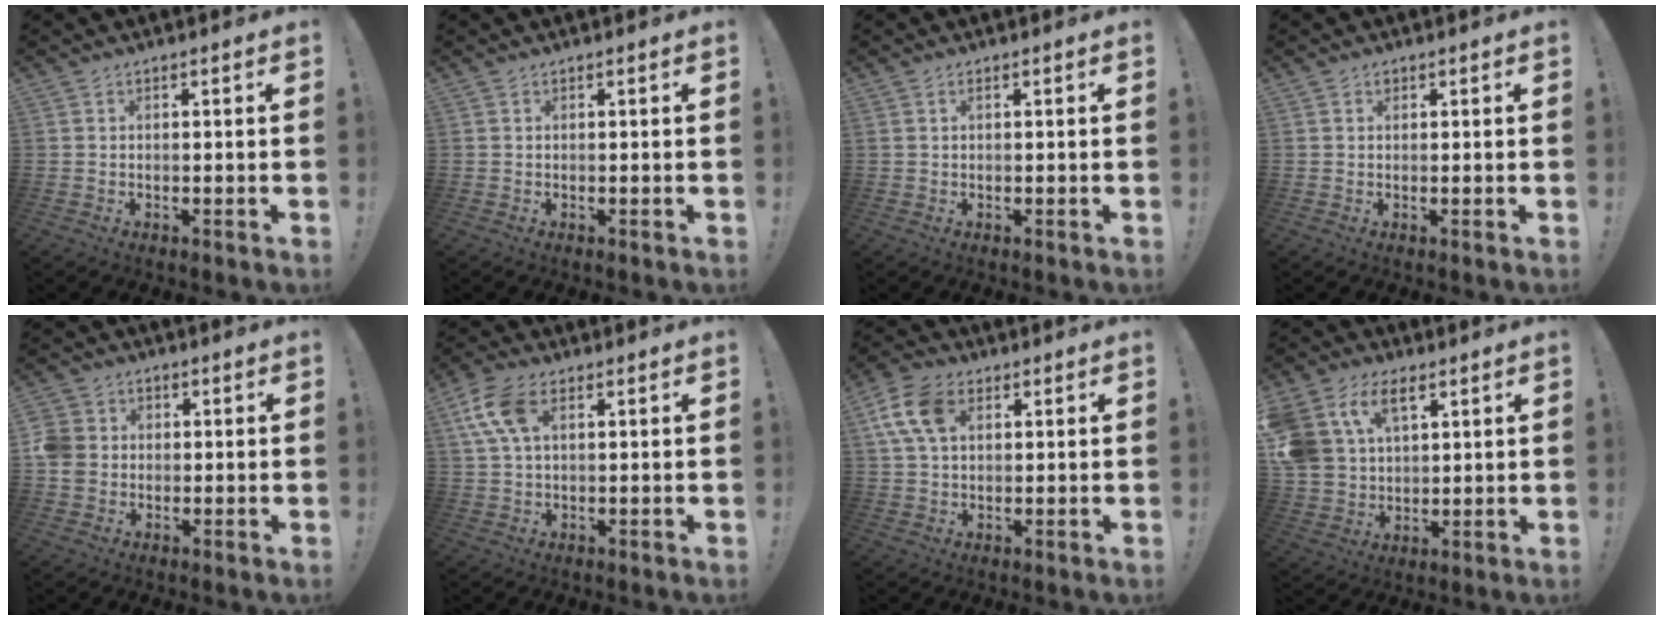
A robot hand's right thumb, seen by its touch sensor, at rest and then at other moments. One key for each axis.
{"total": 0.0}
{"total": 0.8, "fx": 0.3, "fy": 0.3, "fz": 0.7, "tx": -0.015, "ty": 0.002, "tz": 0.006}
{"total": 0.8, "fx": 0.4, "fy": 0.6, "fz": 0.2, "tx": 0.001, "ty": 0.000, "tz": 0.007}
{"total": 7.1, "fx": -0.5, "fy": 6.5, "fz": 2.8, "tx": -0.052, "ty": 0.015, "tz": -0.007}
{"total": 10.3, "fx": 3.6, "fy": 5.5, "fz": 7.9, "tx": -0.167, "ty": 0.000, "tz": 0.070}
{"total": 11.4, "fx": 3.5, "fy": 7.4, "fz": 7.8, "tx": -0.160, "ty": 0.005, "tz": 0.070}
{"total": 14.8, "fx": 7.0, "fy": 10.2, "fz": 8.2, "tx": -0.157, "ty": -0.030, "tz": 0.137}